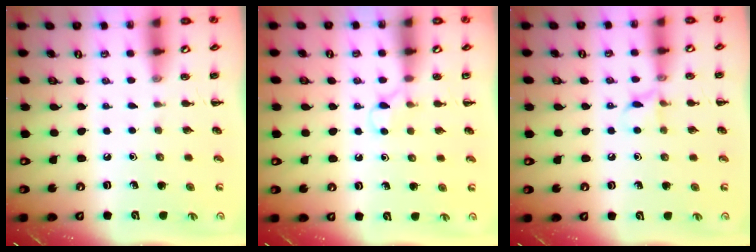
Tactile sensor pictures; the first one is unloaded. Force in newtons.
{"total": 3.6, "press": 3.4, "slide": 1.1}
{"total": 6.2, "press": 6.0, "slide": 1.4}